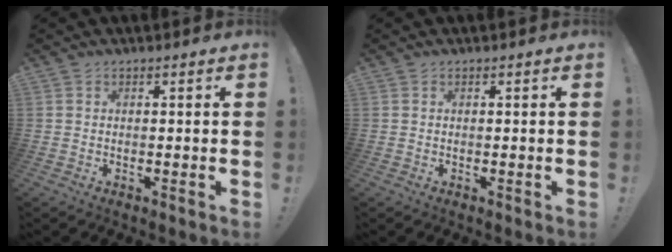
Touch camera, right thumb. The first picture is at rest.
{"total": 0.0}